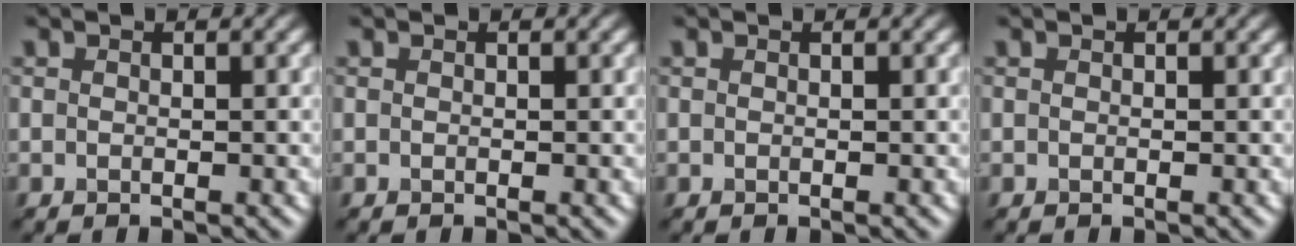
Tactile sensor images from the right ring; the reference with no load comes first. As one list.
[{"total": 0.0}, {"total": 0.0}, {"total": 0.0}]